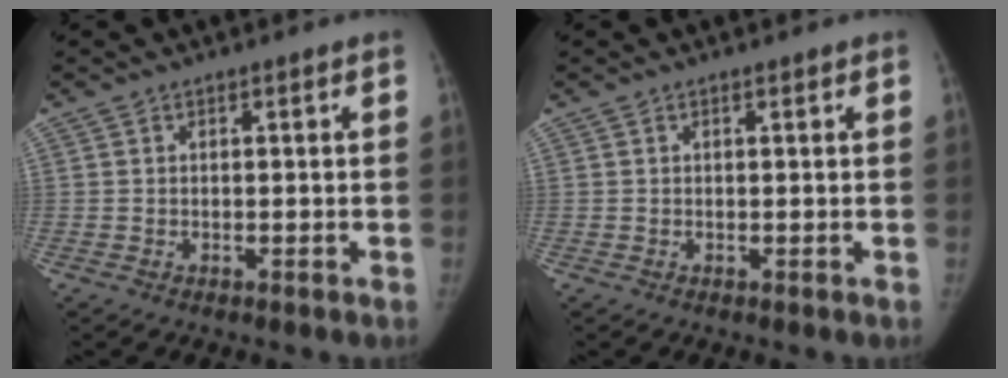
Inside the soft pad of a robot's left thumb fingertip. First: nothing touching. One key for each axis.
{"total": 0.0}